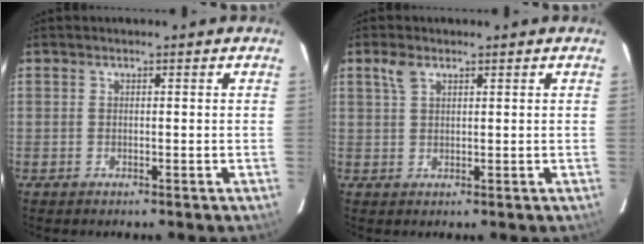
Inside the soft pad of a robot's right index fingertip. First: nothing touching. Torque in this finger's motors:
{"motor_torque": [0.05, 0.02, 0.04, 0.02]}